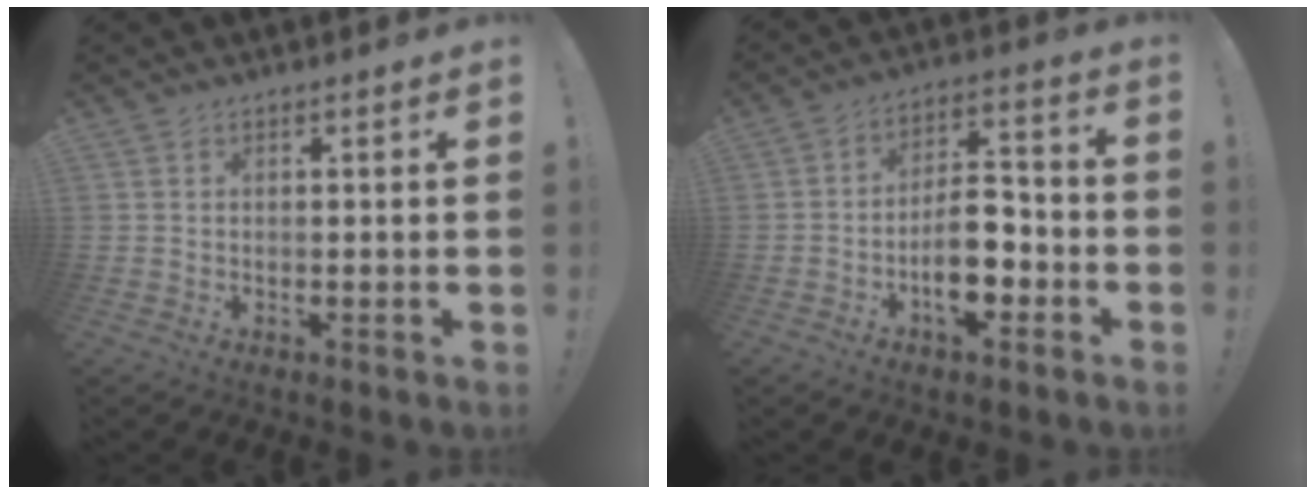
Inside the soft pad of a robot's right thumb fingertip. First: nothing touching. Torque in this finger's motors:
{"motor_torque": [1.96, 1.35, 0.87, -0.98, 0.02]}